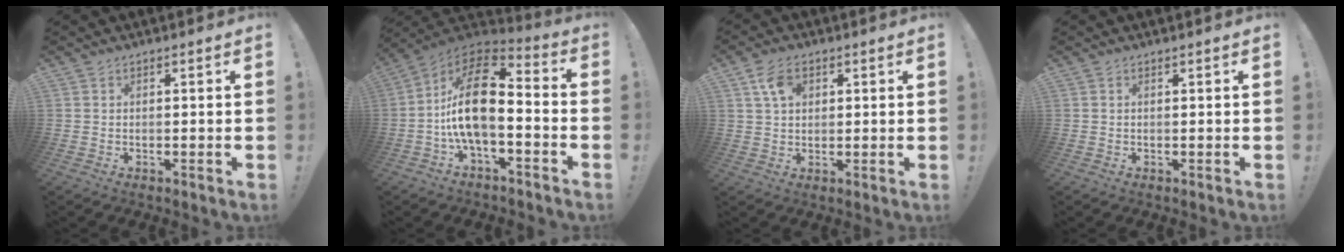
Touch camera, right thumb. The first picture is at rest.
{"total": 17.6, "force": [-1.9, 8.7, 15.2], "torque": [-0.283, 0.020, -0.030]}
{"total": 6.8, "force": [2.7, 4.8, 4.1], "torque": [-0.064, -0.002, 0.052]}
{"total": 0.0}